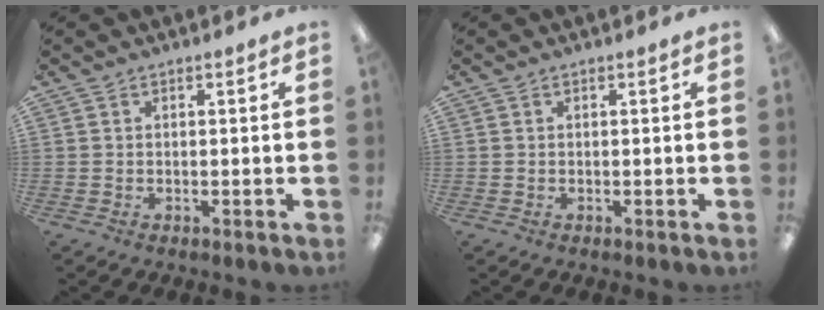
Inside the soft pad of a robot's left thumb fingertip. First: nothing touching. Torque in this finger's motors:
{"motor_torque": [0.00, 0.00, 0.00, 0.00, 0.00]}